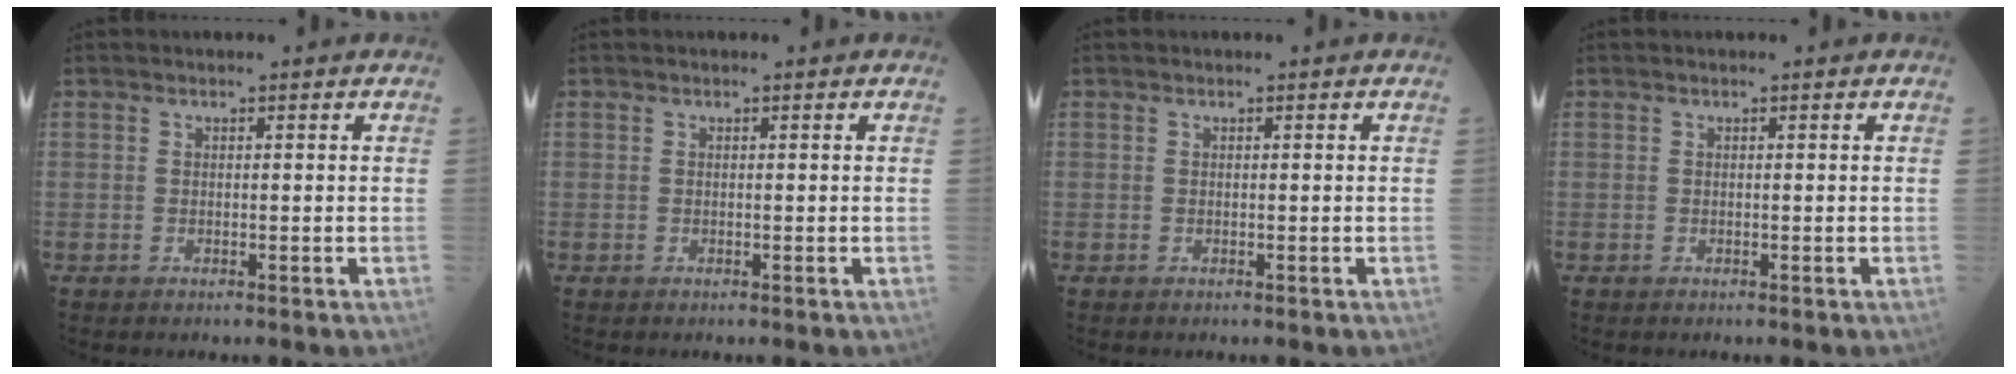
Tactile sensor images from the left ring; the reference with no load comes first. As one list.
[{"total": 0.0}, {"total": 0.0}, {"total": 0.0}]